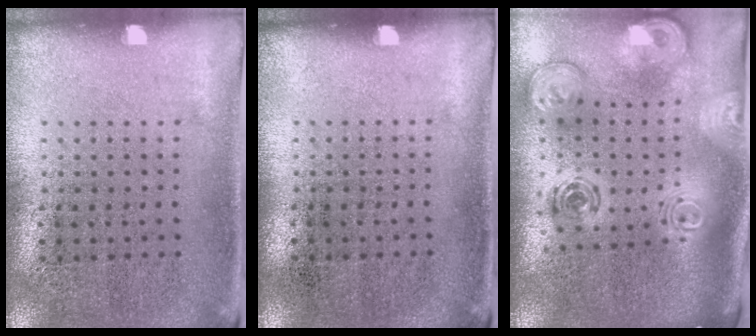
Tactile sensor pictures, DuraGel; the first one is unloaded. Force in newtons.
{"total": 0.0}
{"total": 2.5, "press": 1.8, "slide": 1.7}